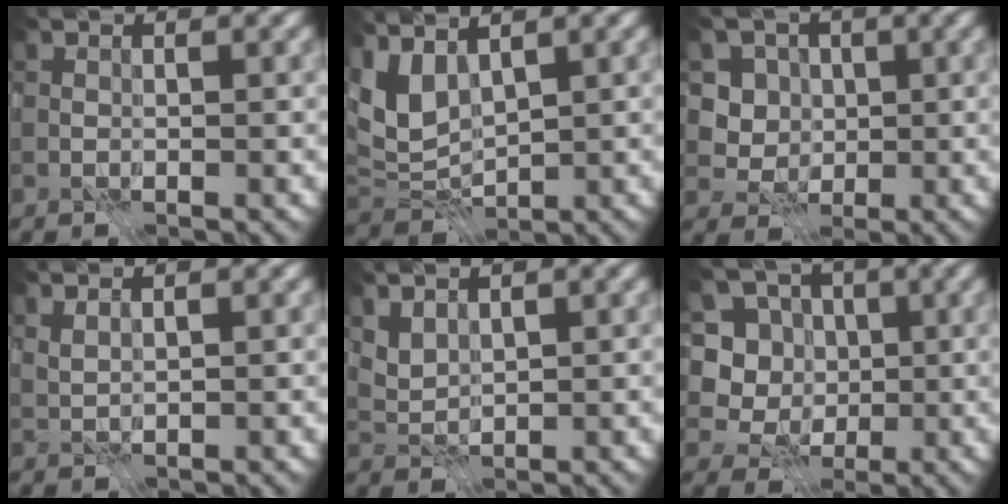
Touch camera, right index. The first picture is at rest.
{"total": 5.1, "force": [2.1, 2.7, 3.8], "torque": [-0.088, -0.003, 0.036]}
{"total": 3.5, "force": [0.2, 3.3, 1.1], "torque": [-0.014, -0.006, -0.010]}
{"total": 1.0, "force": [0.8, 0.0, 0.6], "torque": [-0.012, -0.002, 0.022]}
{"total": 1.8, "force": [1.4, 0.7, 0.7], "torque": [-0.022, -0.006, 0.036]}
{"total": 7.5, "force": [-0.5, 7.0, 2.5], "torque": [-0.050, 0.022, -0.041]}